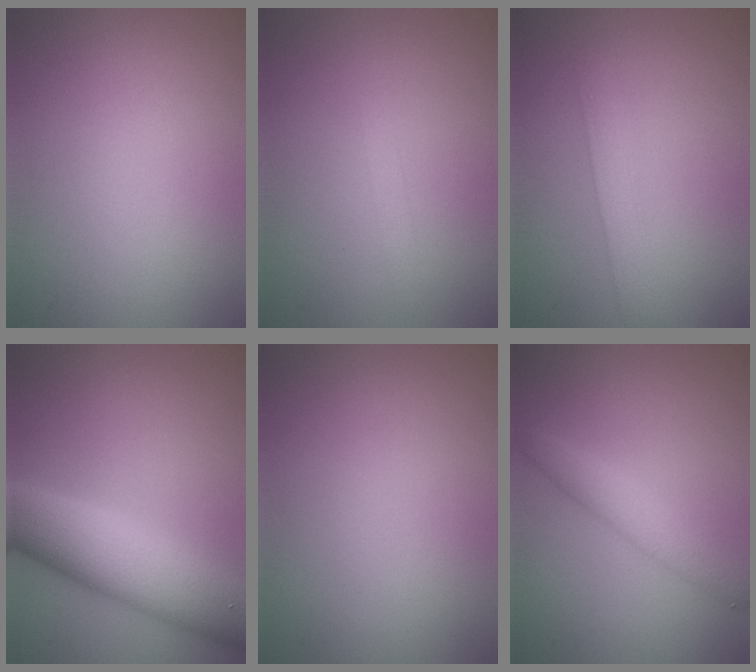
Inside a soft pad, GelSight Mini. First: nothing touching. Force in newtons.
{"total": 0.8, "press": 0.8, "slide": 0.0}
{"total": 1.7, "press": 1.7, "slide": 0.0}
{"total": 8.7, "press": 8.7, "slide": 0.1}
{"total": 0.0}
{"total": 2.8, "press": 2.8, "slide": 0.1}